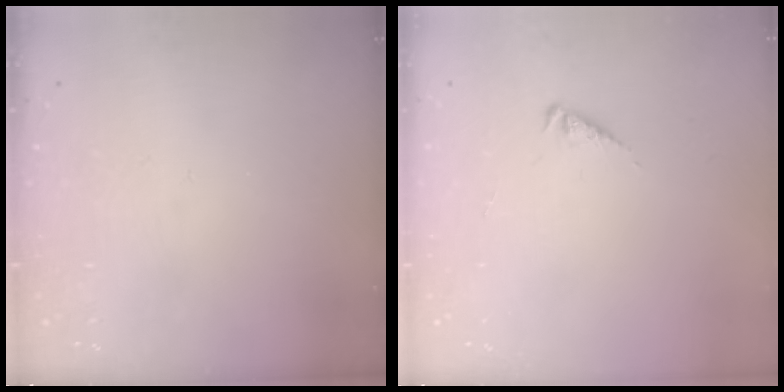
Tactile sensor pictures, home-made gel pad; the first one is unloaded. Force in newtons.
{"total": 2.4, "press": 2.3, "slide": 0.5}